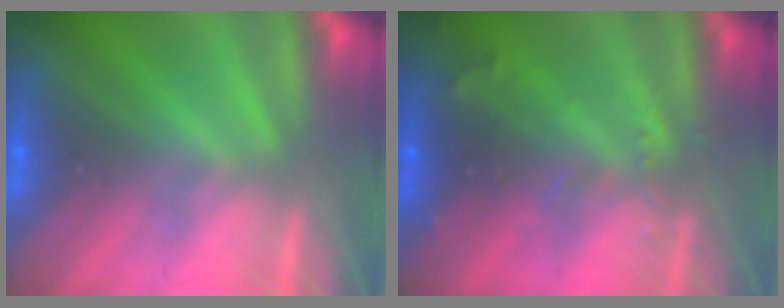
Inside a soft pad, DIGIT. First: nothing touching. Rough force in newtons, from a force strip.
{"total": 2.9}